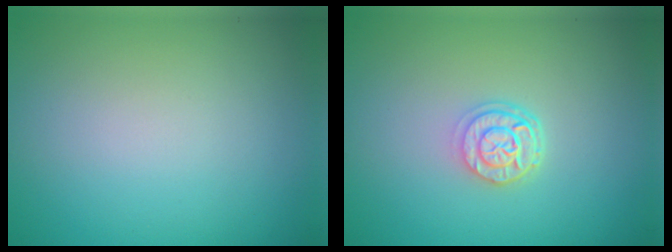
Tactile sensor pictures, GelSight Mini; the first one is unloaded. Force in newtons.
{"total": 2.6, "press": 2.1, "slide": 1.5}